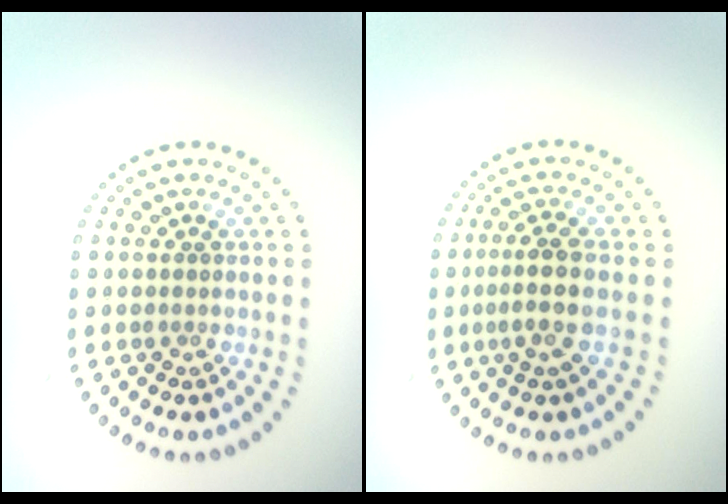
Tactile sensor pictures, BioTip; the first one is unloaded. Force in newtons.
{"total": 3.0, "press": 2.6, "slide": 1.5}